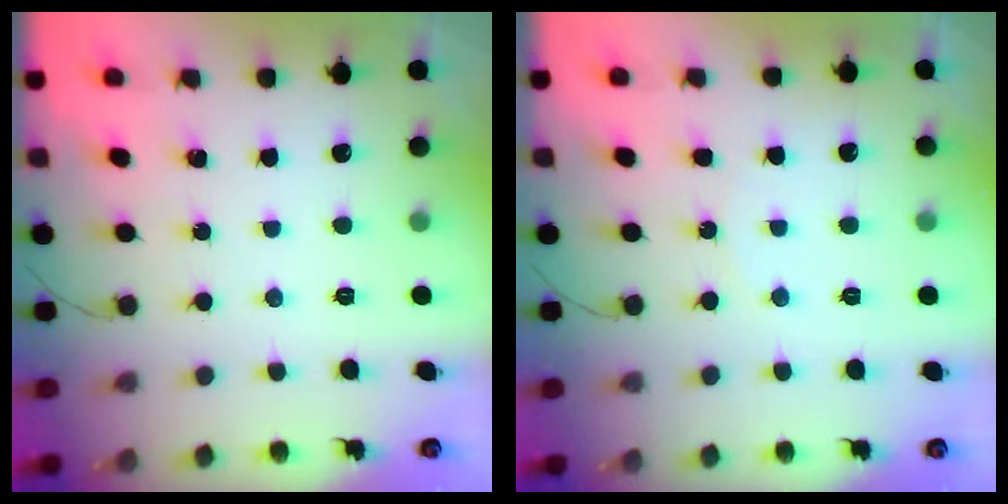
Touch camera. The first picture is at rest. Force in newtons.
{"total": 4.2, "press": 4.2, "slide": 0.4}